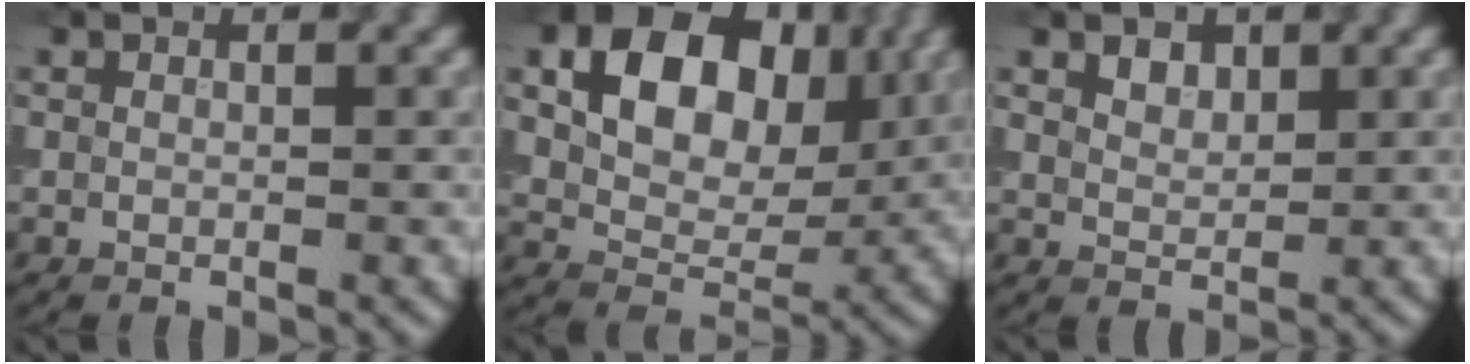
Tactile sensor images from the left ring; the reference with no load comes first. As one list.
[{"total": 10.1, "force": [3.0, 6.9, 6.8], "torque": [-0.117, 0.000, 0.047]}, {"total": 1.7, "force": [1.2, 1.0, 0.8], "torque": [-0.014, 0.001, 0.023]}]